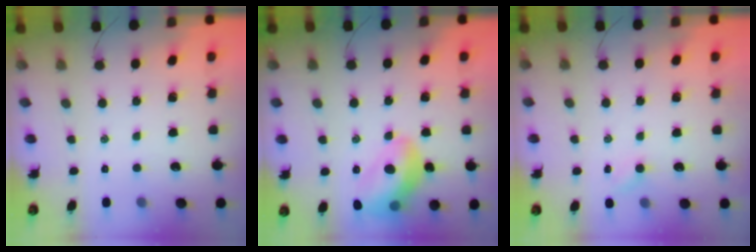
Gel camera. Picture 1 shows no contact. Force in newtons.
{"total": 14.7, "press": 14.6, "slide": 1.5}
{"total": 2.4, "press": 2.3, "slide": 0.8}